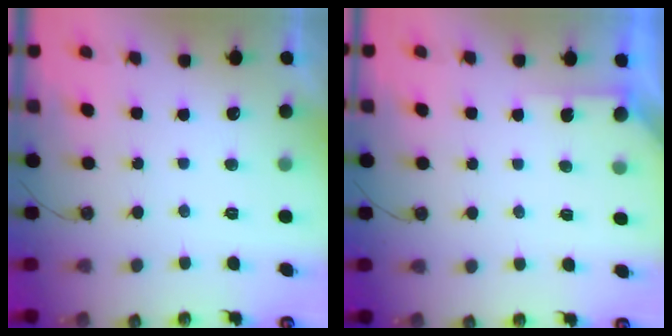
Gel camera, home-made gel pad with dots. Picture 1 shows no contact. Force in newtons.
{"total": 2.8, "press": 2.8, "slide": 0.2}